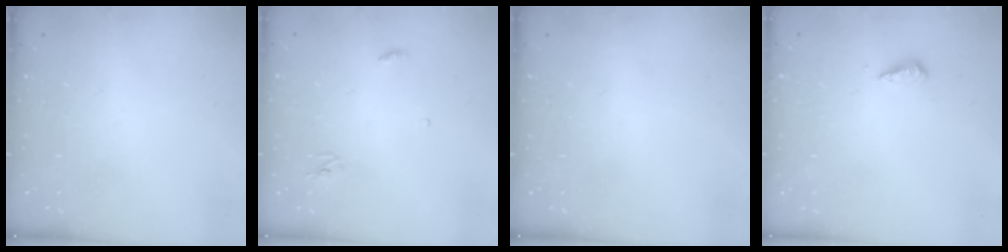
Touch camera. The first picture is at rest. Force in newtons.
{"total": 3.0, "press": 2.9, "slide": 0.2}
{"total": 0.0}
{"total": 2.8, "press": 2.8, "slide": 0.7}